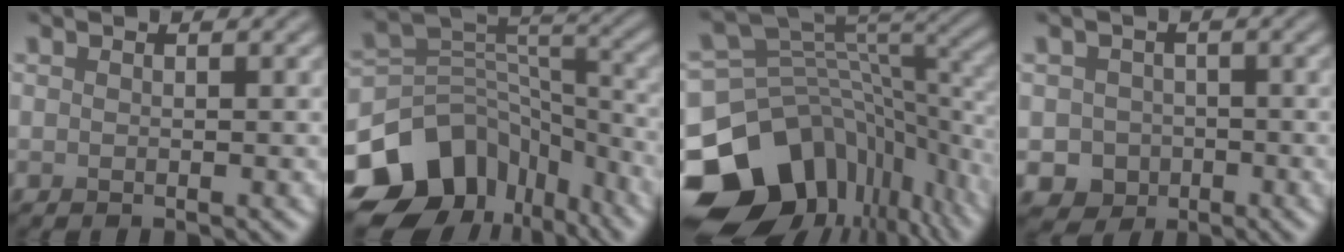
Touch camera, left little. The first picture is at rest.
{"total": 13.0, "force": [-8.2, 9.0, 4.6], "torque": [-0.097, 0.017, -0.128]}
{"total": 14.9, "force": [-7.4, 10.2, 8.0], "torque": [-0.181, -0.012, -0.118]}
{"total": 3.6, "force": [-1.3, 3.3, 0.7], "torque": [0.001, -0.003, -0.026]}